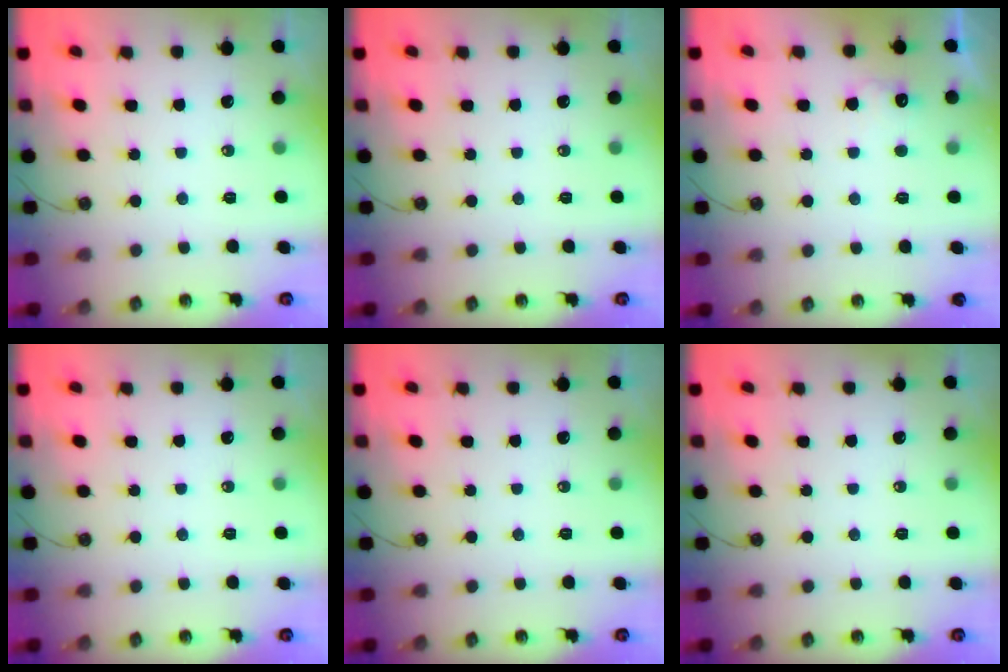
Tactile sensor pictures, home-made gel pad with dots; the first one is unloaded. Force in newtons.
{"total": 0.0}
{"total": 5.4, "press": 5.3, "slide": 1.2}
{"total": 0.0}
{"total": 0.0}
{"total": 0.0}